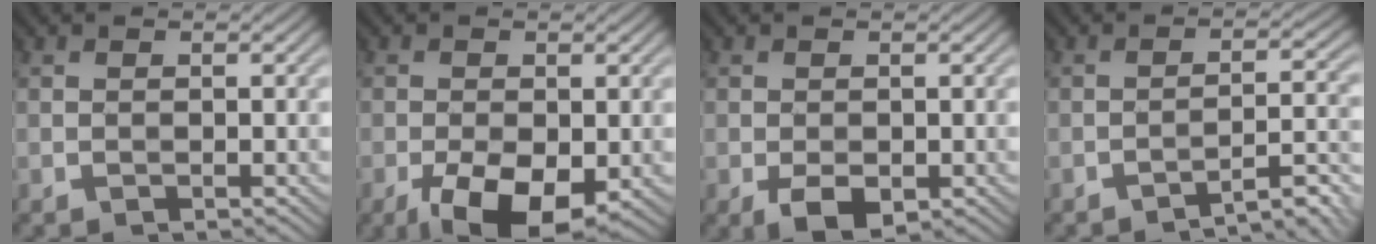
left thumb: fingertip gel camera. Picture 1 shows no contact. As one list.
[{"total": 8.3, "force": [-3.5, 4.1, 6.3], "torque": [-0.120, -0.017, -0.055]}, {"total": 3.4, "force": [-1.3, 2.1, 2.3], "torque": [-0.050, -0.011, -0.021]}, {"total": 5.2, "force": [-4.2, 0.7, 3.0], "torque": [-0.039, 0.022, -0.063]}]